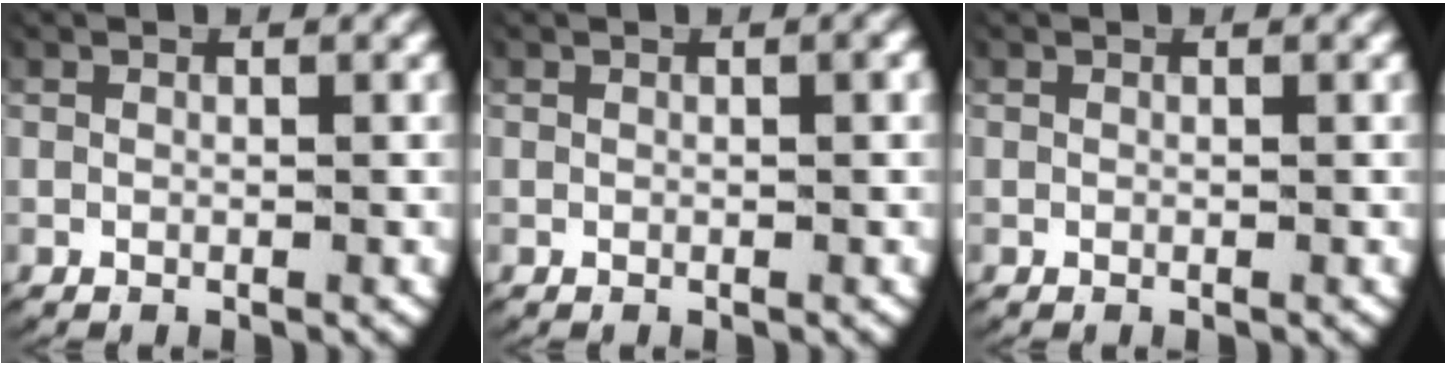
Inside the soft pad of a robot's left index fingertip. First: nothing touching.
{"total": 0.6, "force": [0.3, -0.1, 0.5], "torque": [-0.009, 0.004, 0.005]}
{"total": 0.0}